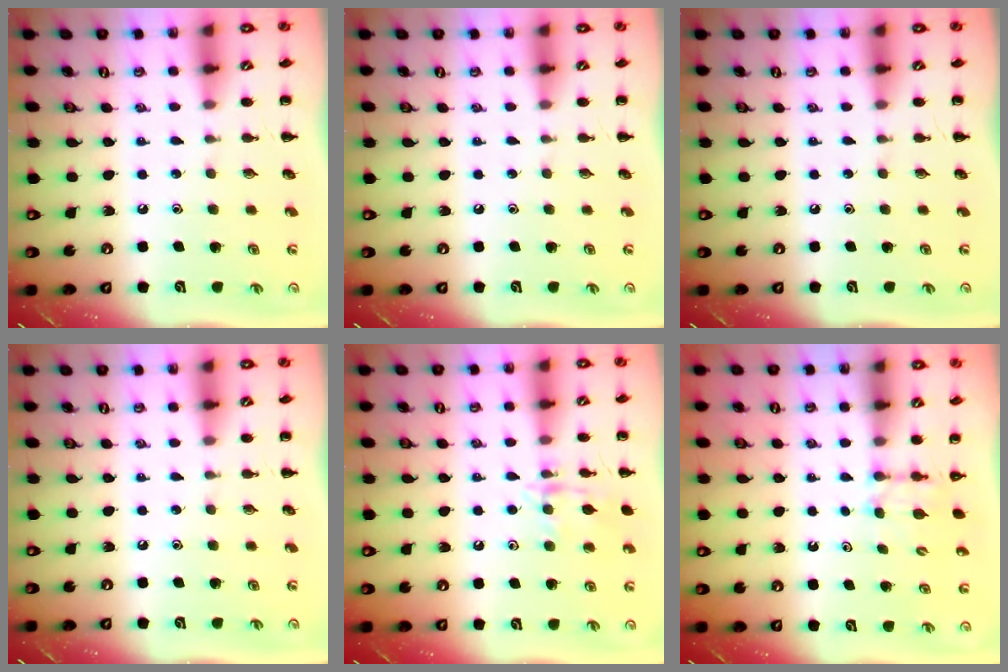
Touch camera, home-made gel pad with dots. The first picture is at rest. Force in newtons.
{"total": 0.0}
{"total": 0.0}
{"total": 0.0}
{"total": 11.9, "press": 11.9, "slide": 1.0}
{"total": 3.7, "press": 3.6, "slide": 1.0}